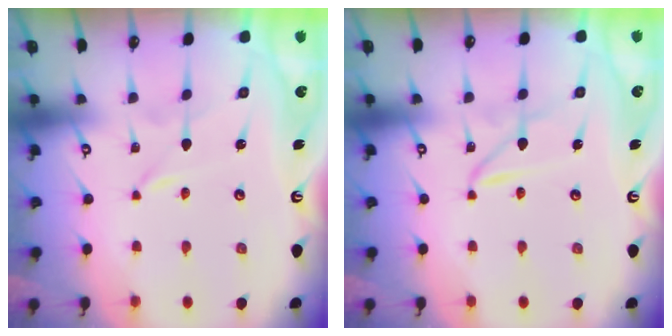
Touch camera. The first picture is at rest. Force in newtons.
{"total": 2.0, "press": 2.0, "slide": 0.2}